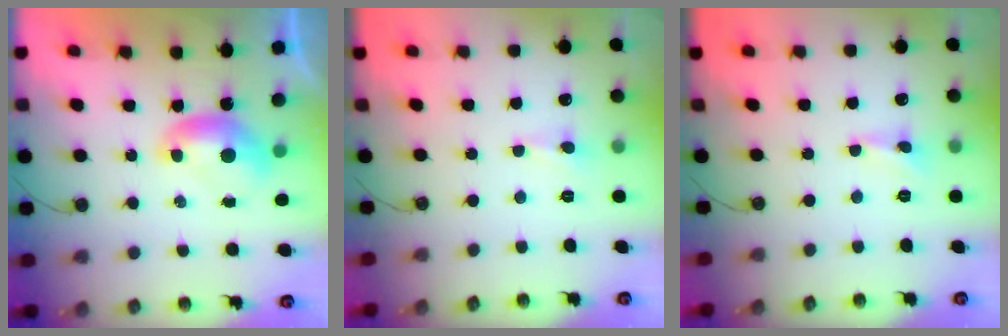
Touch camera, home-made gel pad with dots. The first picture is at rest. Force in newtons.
{"total": 1.3, "press": 1.1, "slide": 0.5}
{"total": 0.6, "press": 0.5, "slide": 0.4}